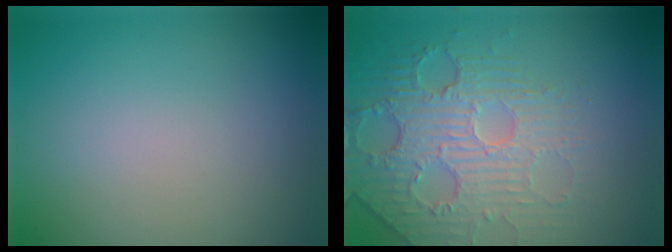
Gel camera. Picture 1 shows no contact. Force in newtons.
{"total": 4.4, "press": 4.0, "slide": 1.7}